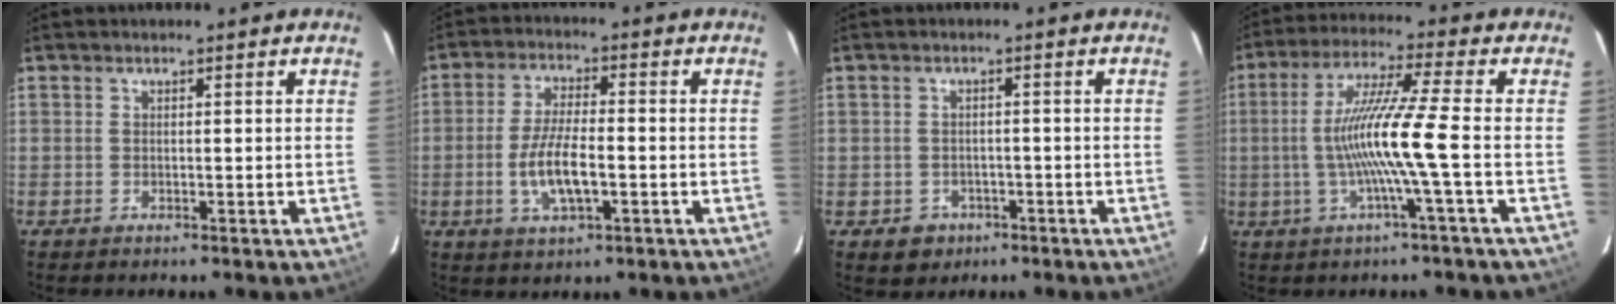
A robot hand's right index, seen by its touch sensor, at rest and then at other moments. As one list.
[{"total": 8.5, "force": [-2.3, 2.8, 7.7], "torque": [-0.155, -0.005, -0.042]}, {"total": 4.4, "force": [-1.7, 4.0, 0.8], "torque": [-0.024, 0.010, -0.016]}, {"total": 11.7, "force": [-2.2, -2.0, 11.3], "torque": [-0.214, 0.000, -0.038]}]